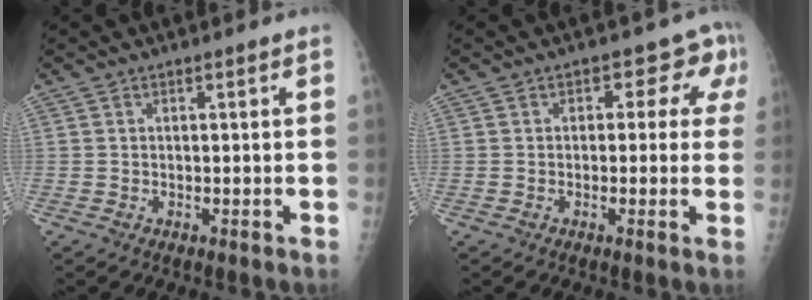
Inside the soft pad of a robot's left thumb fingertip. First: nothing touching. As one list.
[{"total": 5.1, "force": [1.4, 3.8, 3.0], "torque": [0.015, 0.006, 0.001]}]